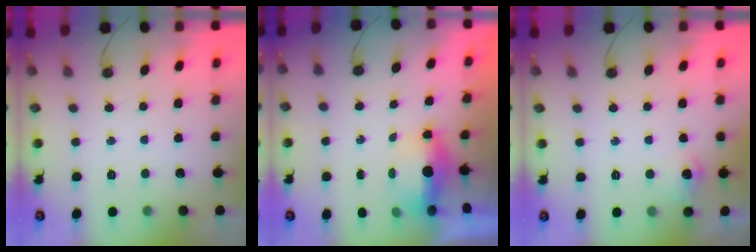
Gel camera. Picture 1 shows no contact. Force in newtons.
{"total": 12.8, "press": 6.2, "slide": 11.2}
{"total": 6.9, "press": 6.9, "slide": 0.4}